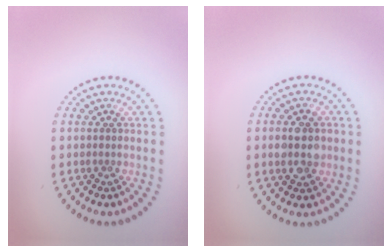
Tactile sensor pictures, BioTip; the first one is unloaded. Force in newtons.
{"total": 3.6, "press": 3.6, "slide": 0.1}